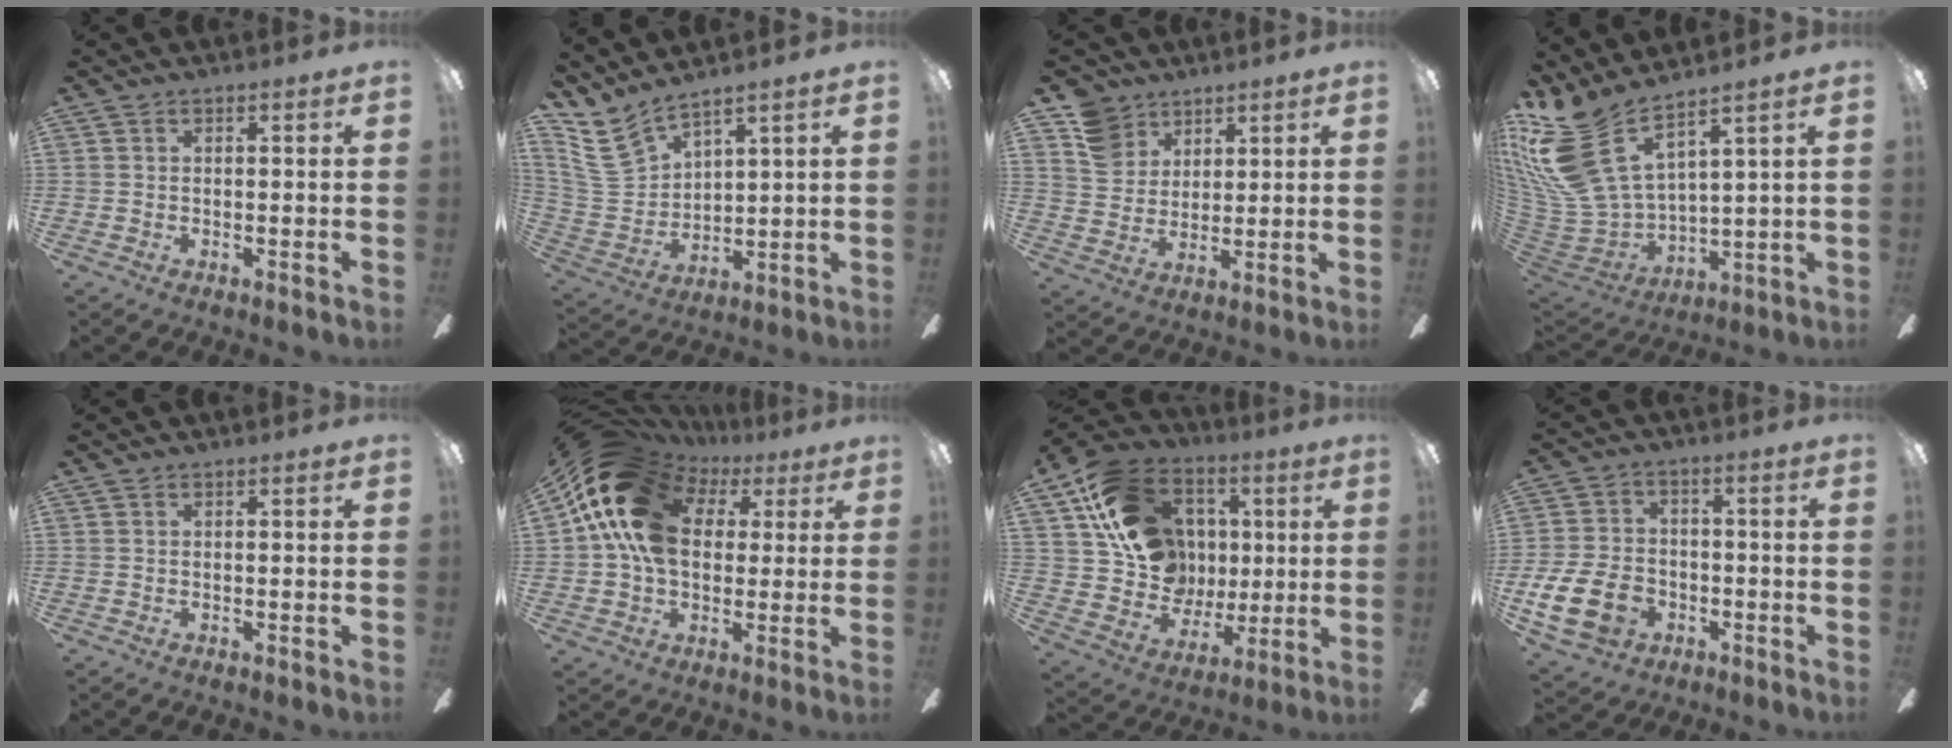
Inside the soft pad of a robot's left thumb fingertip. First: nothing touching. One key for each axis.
{"total": 11.9, "fx": 8.8, "fy": 6.4, "fz": 4.8, "tx": -0.127, "ty": -0.042, "tz": 0.176}
{"total": 10.5, "fx": 6.9, "fy": 7.6, "fz": 2.2, "tx": -0.049, "ty": -0.030, "tz": 0.138}
{"total": 17.4, "fx": 10.4, "fy": 7.7, "fz": 11.6, "tx": -0.278, "ty": -0.080, "tz": 0.190}
{"total": 0.0}
{"total": 21.0, "fx": 5.8, "fy": 15.5, "fz": 12.9, "tx": -0.250, "ty": -0.001, "tz": 0.107}
{"total": 20.1, "fx": 5.7, "fy": 16.2, "fz": 10.4, "tx": -0.192, "ty": -0.005, "tz": 0.124}
{"total": 13.6, "fx": -4.8, "fy": 9.9, "fz": 7.9, "tx": -0.175, "ty": 0.034, "tz": -0.089}